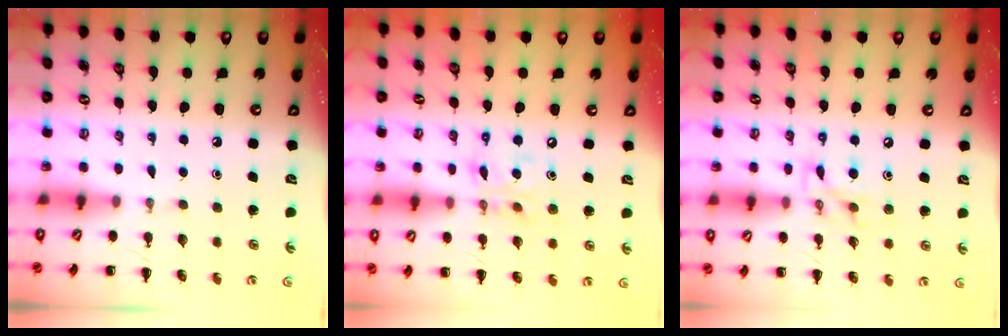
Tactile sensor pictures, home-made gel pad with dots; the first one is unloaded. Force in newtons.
{"total": 12.1, "press": 11.8, "slide": 2.9}
{"total": 9.5, "press": 9.5, "slide": 0.5}